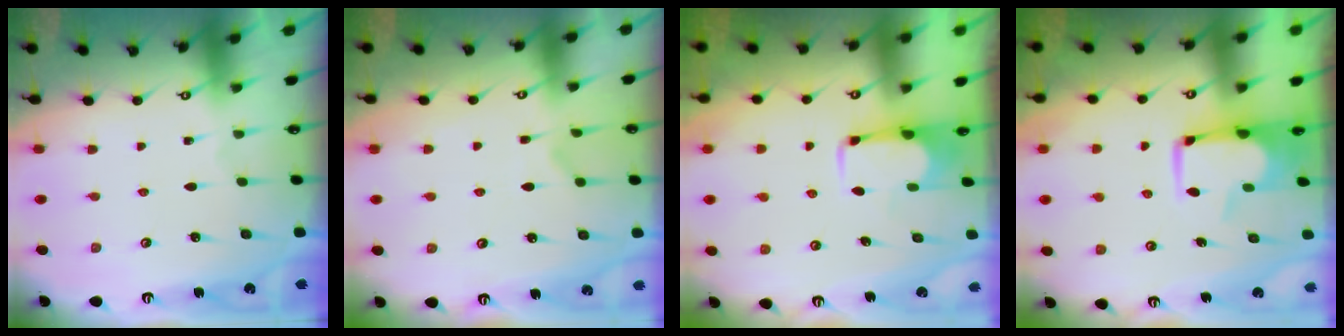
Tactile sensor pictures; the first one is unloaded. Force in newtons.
{"total": 1.6, "press": 1.3, "slide": 0.9}
{"total": 1.9, "press": 1.7, "slide": 0.7}
{"total": 5.0, "press": 5.0, "slide": 0.6}